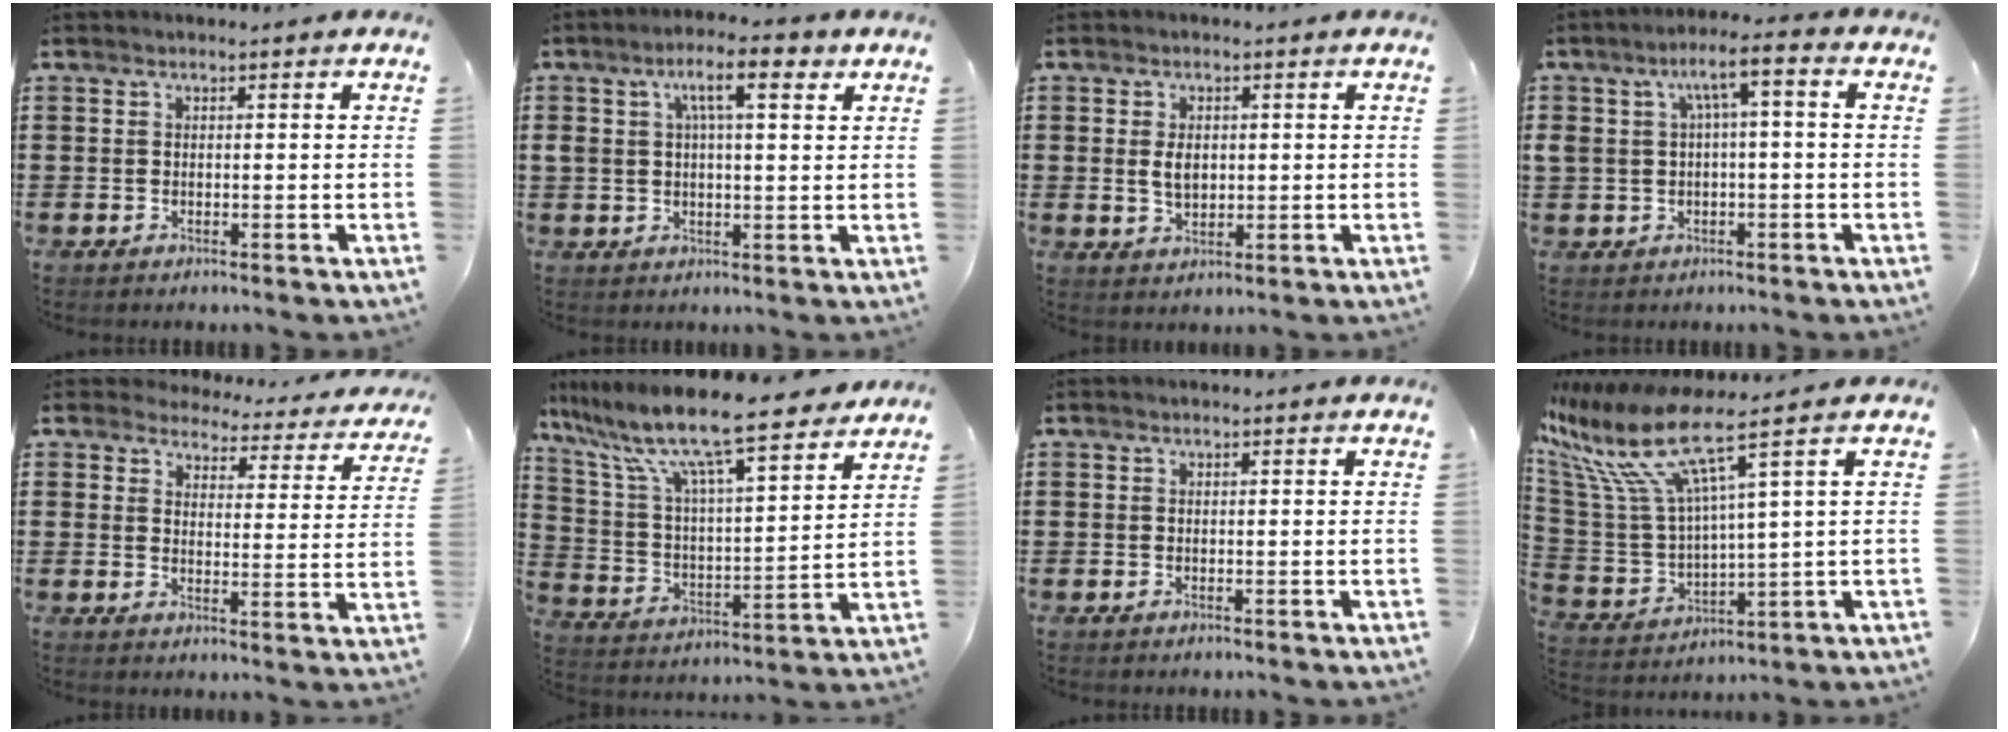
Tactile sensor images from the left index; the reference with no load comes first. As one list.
[{"total": 8.1, "force": [3.8, 2.6, 6.7], "torque": [-0.126, 0.008, 0.057]}, {"total": 3.2, "force": [0.4, 2.0, 2.6], "torque": [-0.045, 0.003, 0.005]}, {"total": 5.3, "force": [0.2, 1.6, 5.0], "torque": [-0.098, 0.017, -0.003]}, {"total": 4.0, "force": [3.9, 0.8, 0.4], "torque": [-0.032, -0.027, 0.065]}, {"total": 11.1, "force": [9.6, 0.4, 5.6], "torque": [-0.148, -0.062, 0.159]}, {"total": 0.0}, {"total": 11.8, "force": [6.6, 2.6, 9.4], "torque": [-0.231, -0.039, 0.105]}]